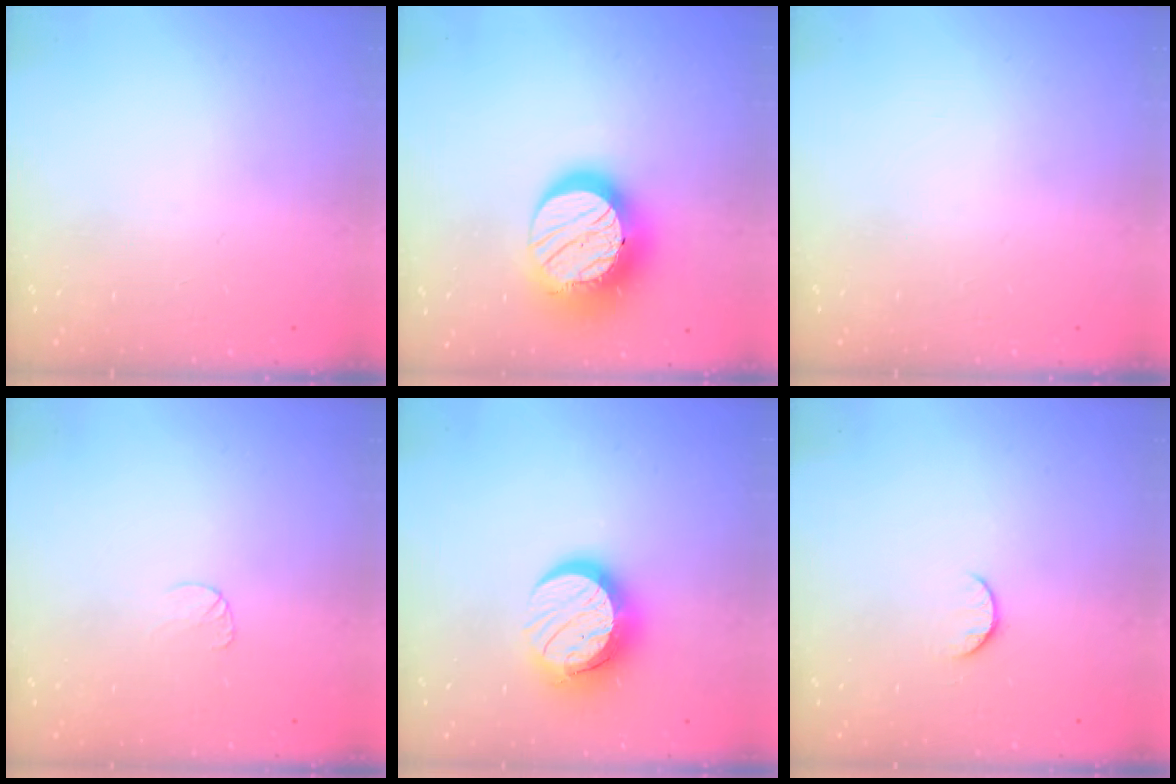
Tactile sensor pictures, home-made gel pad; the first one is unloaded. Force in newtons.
{"total": 20.1, "press": 20.0, "slide": 1.1}
{"total": 0.0}
{"total": 3.8, "press": 3.8, "slide": 0.4}
{"total": 13.7, "press": 13.6, "slide": 1.1}
{"total": 5.0, "press": 5.0, "slide": 0.4}